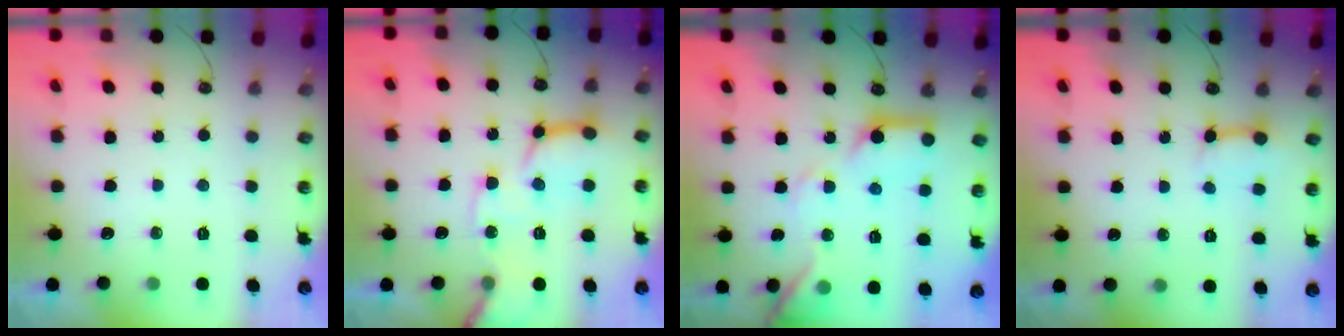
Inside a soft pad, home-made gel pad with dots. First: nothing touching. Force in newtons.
{"total": 16.6, "press": 16.4, "slide": 2.1}
{"total": 14.3, "press": 14.2, "slide": 1.7}
{"total": 5.4, "press": 5.4, "slide": 0.6}